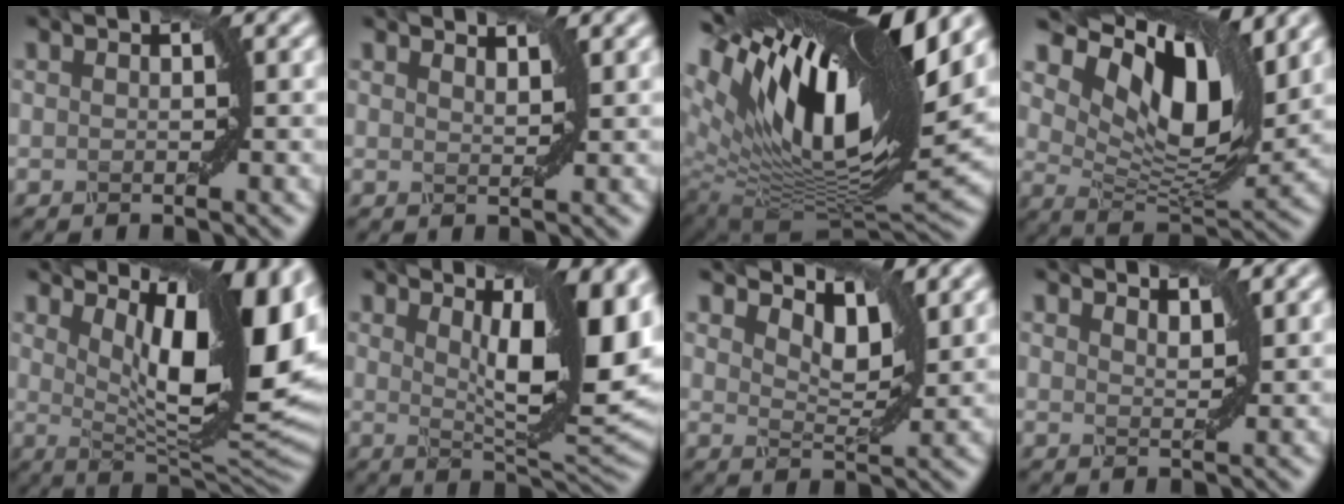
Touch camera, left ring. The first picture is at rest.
{"total": 1.8, "force": [1.8, 0.2, 0.2], "torque": [0.001, -0.001, 0.023]}
{"total": 16.8, "force": [7.1, 6.8, 13.6], "torque": [-0.256, 0.016, 0.123]}
{"total": 10.5, "force": [5.1, 4.9, 7.7], "torque": [-0.130, -0.003, 0.095]}
{"total": 14.1, "force": [5.2, 4.7, 12.2], "torque": [-0.158, -0.002, 0.092]}
{"total": 11.7, "force": [3.6, 3.2, 10.6], "torque": [-0.132, -0.004, 0.061]}
{"total": 3.6, "force": [2.7, 1.3, 2.0], "torque": [-0.043, -0.002, 0.045]}
{"total": 2.1, "force": [2.1, 0.2, 0.3], "torque": [-0.003, -0.001, 0.029]}